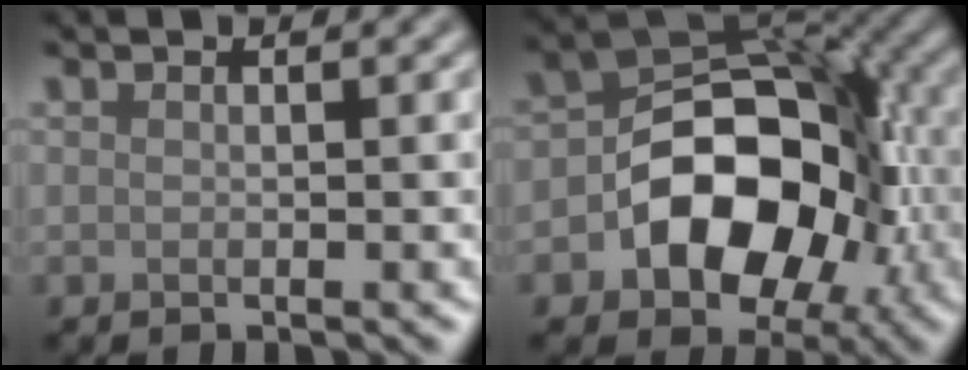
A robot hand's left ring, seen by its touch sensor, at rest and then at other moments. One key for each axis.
{"total": 11.4, "fx": -3.0, "fy": 7.8, "fz": 7.8, "tx": -0.109, "ty": 0.001, "tz": -0.048}